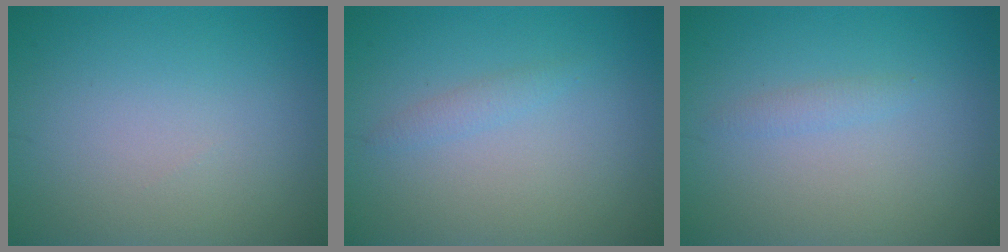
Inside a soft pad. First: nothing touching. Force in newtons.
{"total": 1.0, "press": 1.0, "slide": 0.1}
{"total": 0.9, "press": 0.9, "slide": 0.1}